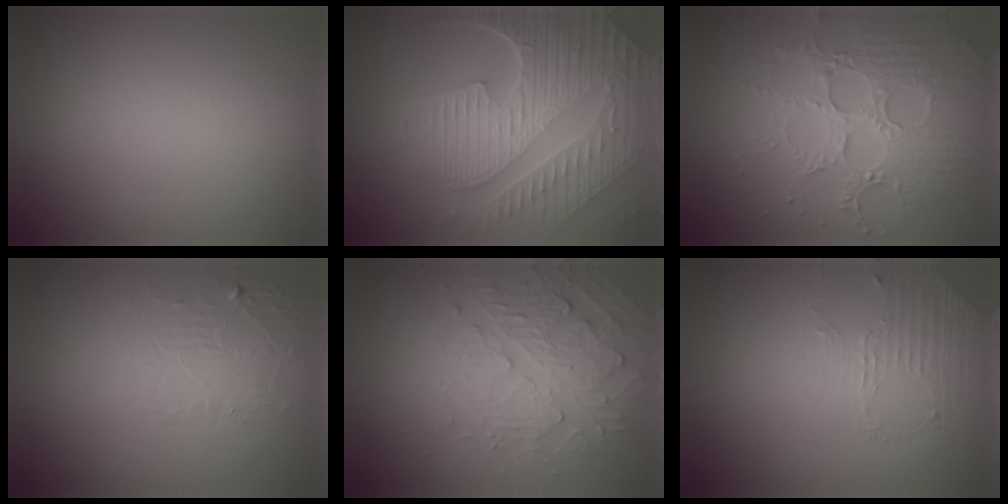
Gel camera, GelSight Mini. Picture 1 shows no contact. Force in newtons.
{"total": 9.3, "press": 6.2, "slide": 6.9}
{"total": 5.1, "press": 4.6, "slide": 2.2}
{"total": 1.8, "press": 0.4, "slide": 1.8}
{"total": 4.0, "press": 3.5, "slide": 2.0}
{"total": 1.4, "press": 0.6, "slide": 1.2}